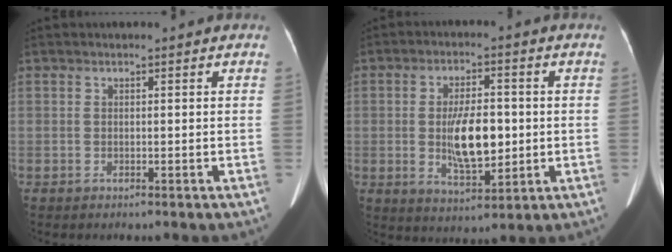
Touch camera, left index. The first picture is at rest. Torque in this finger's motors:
{"motor_torque": [1.67, 0.09, 0.95, 0.21]}